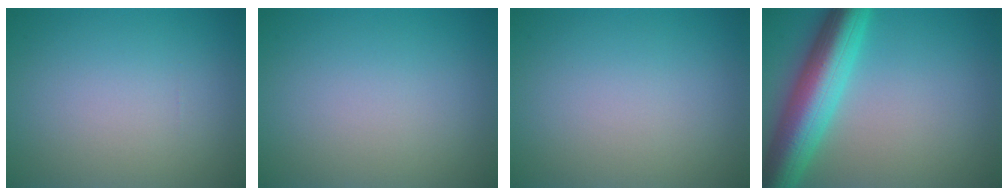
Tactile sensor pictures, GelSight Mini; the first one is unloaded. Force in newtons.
{"total": 0.0}
{"total": 0.0}
{"total": 8.6, "press": 8.6, "slide": 0.4}